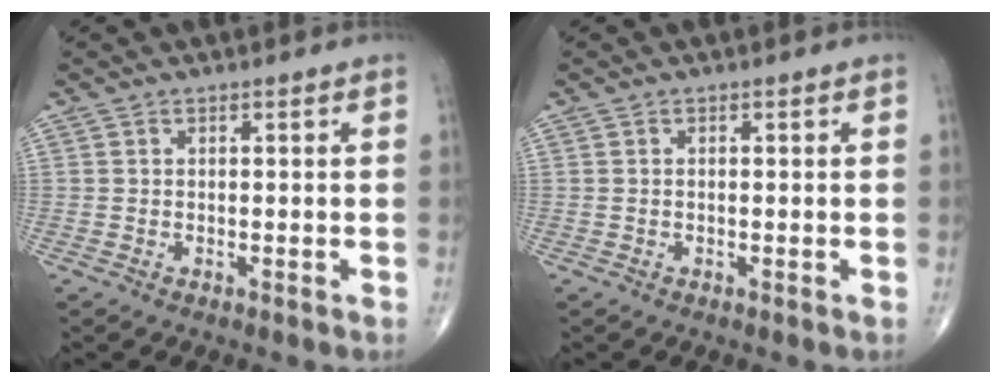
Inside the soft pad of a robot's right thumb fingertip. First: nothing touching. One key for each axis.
{"total": 0.0}